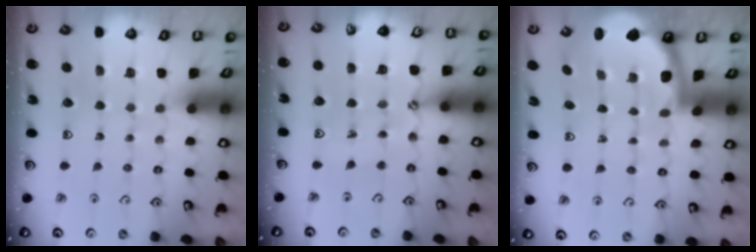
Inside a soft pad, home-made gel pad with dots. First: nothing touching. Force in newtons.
{"total": 2.2, "press": 1.4, "slide": 1.6}
{"total": 1.8, "press": 1.8, "slide": 0.1}